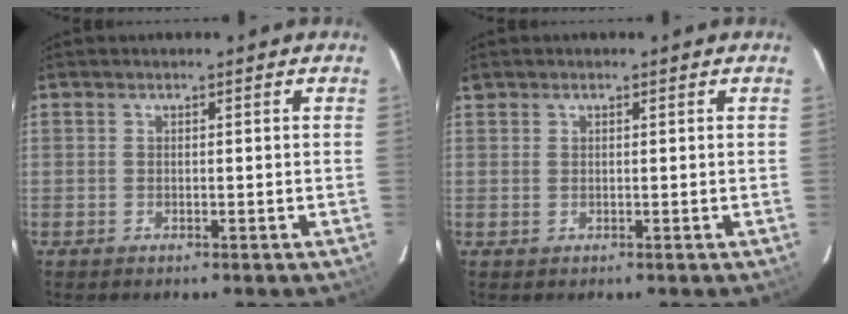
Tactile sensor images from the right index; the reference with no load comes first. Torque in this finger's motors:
{"motor_torque": [0.18, 0.08, 0.07, 0.01]}